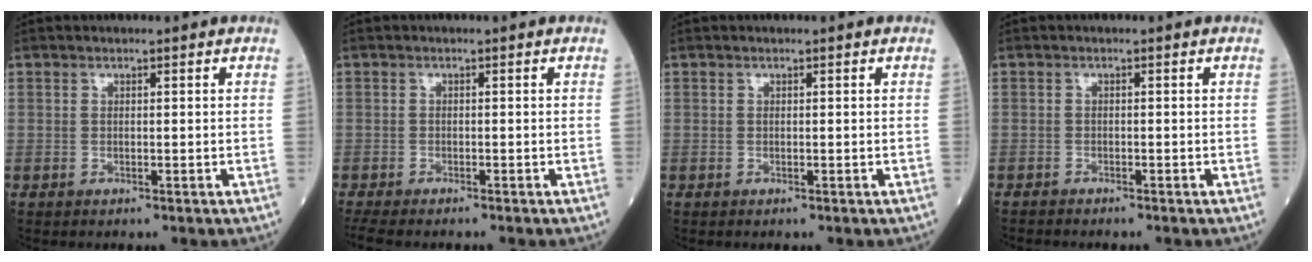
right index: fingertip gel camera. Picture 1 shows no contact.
{"total": 4.0, "force": [-3.5, 0.8, 1.6], "torque": [-0.025, -0.011, -0.059]}
{"total": 0.0}
{"total": 1.7, "force": [-1.7, 0.2, 0.4], "torque": [-0.009, -0.004, -0.026]}